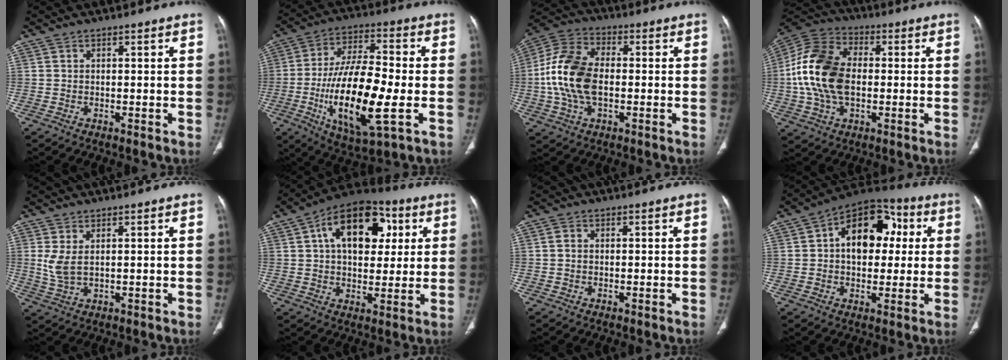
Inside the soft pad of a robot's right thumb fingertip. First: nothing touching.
{"total": 20.5, "force": [-4.5, 6.6, 18.9], "torque": [-0.354, 0.005, -0.073]}
{"total": 14.3, "force": [-1.1, 8.8, 11.3], "torque": [-0.231, 0.022, -0.025]}
{"total": 17.0, "force": [-0.5, 11.0, 13.0], "torque": [-0.255, 0.022, -0.014]}
{"total": 4.2, "force": [1.1, 1.9, 3.6], "torque": [-0.086, -0.007, 0.034]}
{"total": 17.3, "force": [5.0, 10.6, 12.6], "torque": [-0.149, 0.010, 0.069]}
{"total": 1.1, "force": [0.0, 0.9, 0.6], "torque": [-0.007, 0.001, -0.002]}
{"total": 15.6, "force": [2.6, 10.5, 11.2], "torque": [-0.117, 0.026, 0.027]}